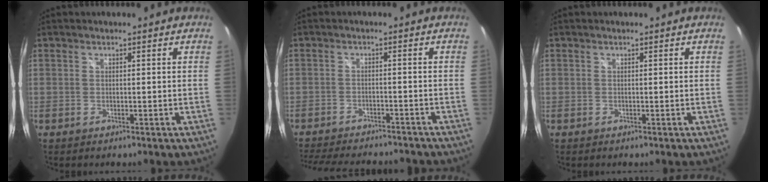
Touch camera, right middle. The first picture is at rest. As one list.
[{"total": 15.3, "force": [-13.3, 4.1, 6.3], "torque": [-0.136, -0.017, -0.191]}, {"total": 0.0}]